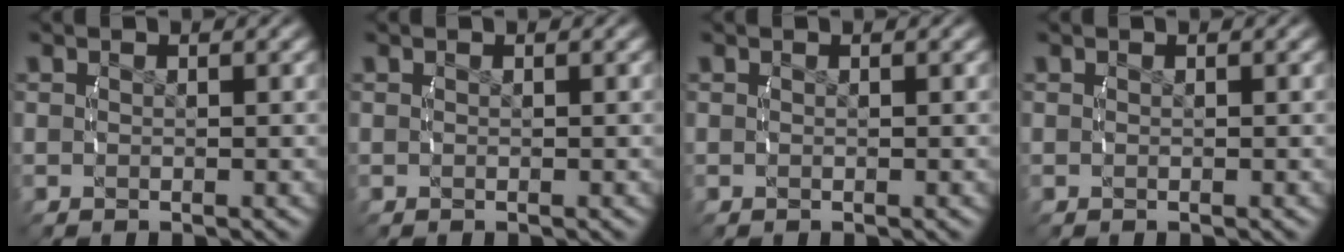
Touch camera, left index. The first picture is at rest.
{"total": 0.0}
{"total": 0.0}
{"total": 0.0}